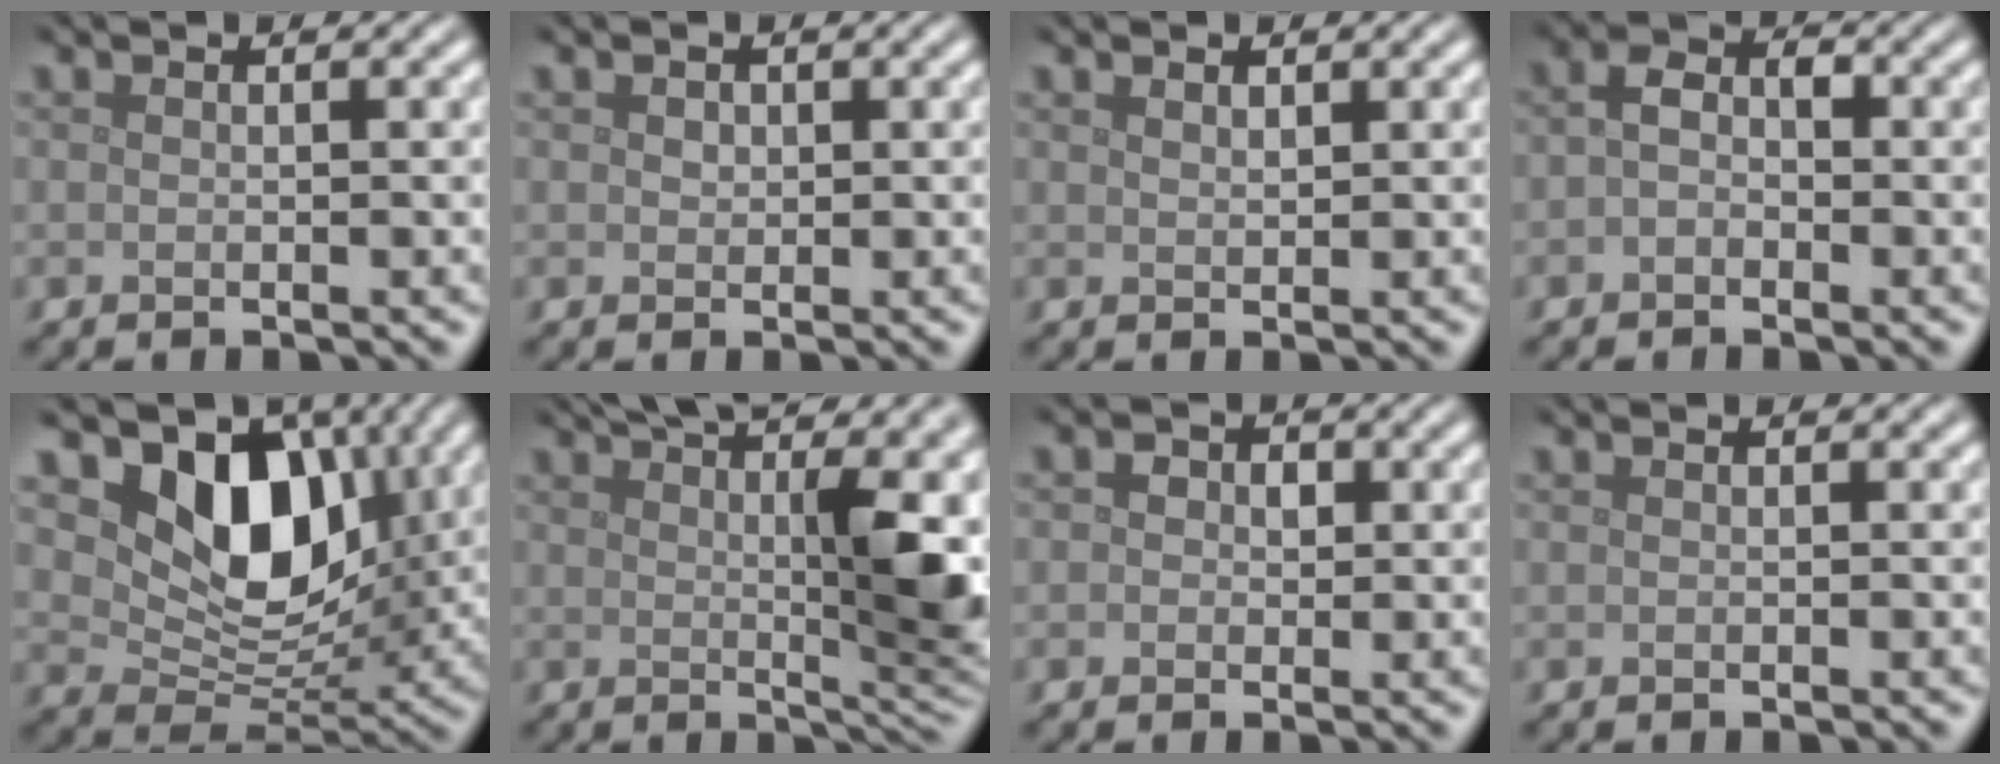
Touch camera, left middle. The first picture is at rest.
{"total": 0.7, "force": [0.3, 0.6, 0.1], "torque": [-0.006, -0.004, 0.005]}
{"total": 0.7, "force": [0.6, 0.2, 0.1], "torque": [-0.006, -0.003, 0.014]}
{"total": 2.0, "force": [-0.5, 1.5, 1.2], "torque": [-0.026, 0.003, -0.017]}
{"total": 9.2, "force": [3.2, 6.2, 6.0], "torque": [-0.098, -0.014, 0.050]}
{"total": 11.3, "force": [4.0, 3.3, 10.1], "torque": [-0.114, 0.015, 0.056]}
{"total": 1.9, "force": [0.4, 1.6, 0.8], "torque": [-0.005, 0.001, -0.011]}
{"total": 0.0}